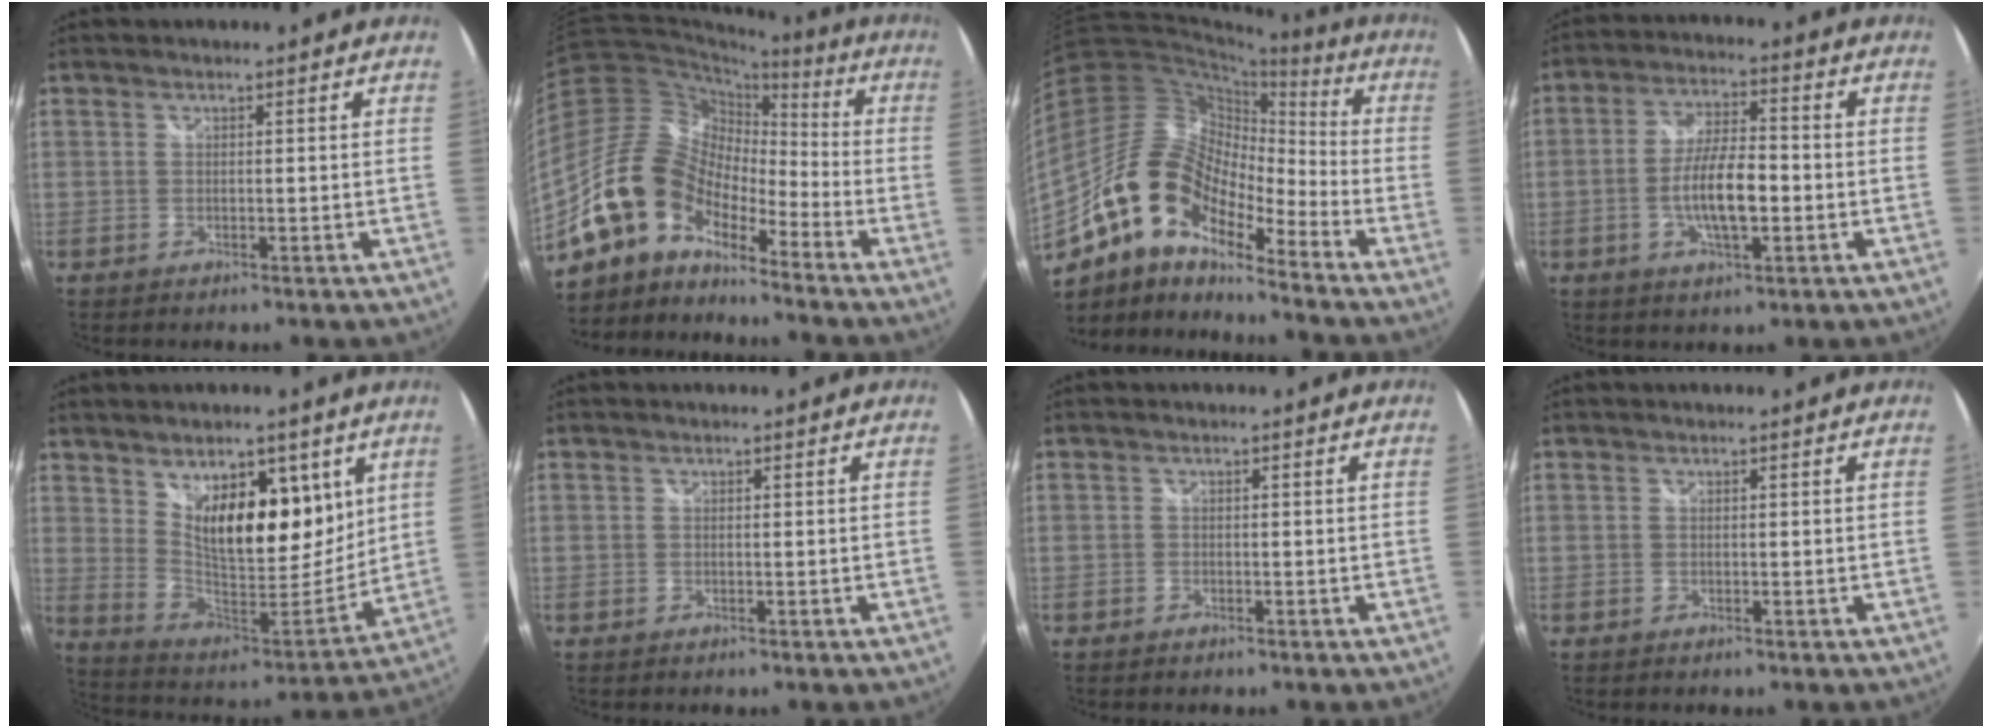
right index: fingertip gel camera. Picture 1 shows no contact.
{"total": 13.8, "force": [-10.5, 6.5, 6.2], "torque": [-0.108, 0.019, -0.216]}
{"total": 17.1, "force": [-10.6, 7.2, 11.3], "torque": [-0.193, -0.005, -0.216]}
{"total": 9.3, "force": [-2.3, 2.9, 8.5], "torque": [-0.166, 0.000, -0.039]}
{"total": 17.5, "force": [7.9, 8.6, 13.1], "torque": [-0.206, -0.010, 0.149]}
{"total": 0.0}
{"total": 0.8, "force": [-0.6, 0.5, 0.1], "torque": [-0.005, -0.002, -0.012]}
{"total": 0.0}